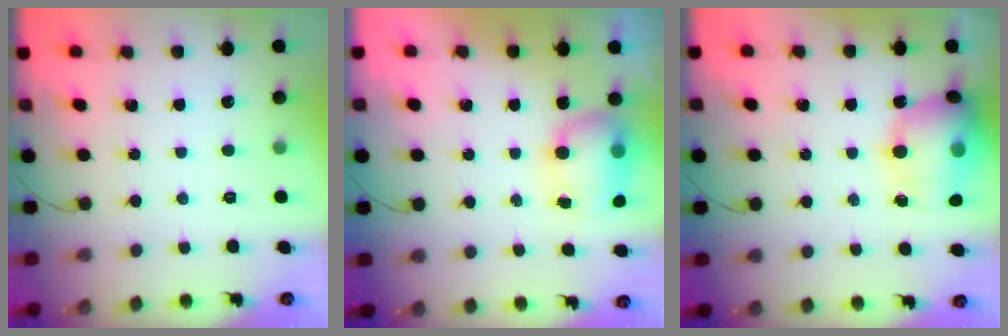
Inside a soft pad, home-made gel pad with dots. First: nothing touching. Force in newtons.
{"total": 10.5, "press": 8.5, "slide": 6.1}
{"total": 17.5, "press": 17.1, "slide": 3.4}